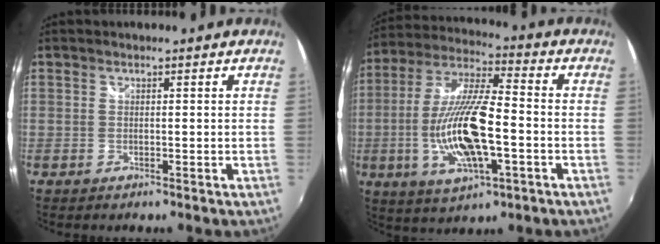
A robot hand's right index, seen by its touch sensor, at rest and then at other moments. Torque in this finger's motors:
{"motor_torque": [2.14, 0.00, 1.05, 0.21]}